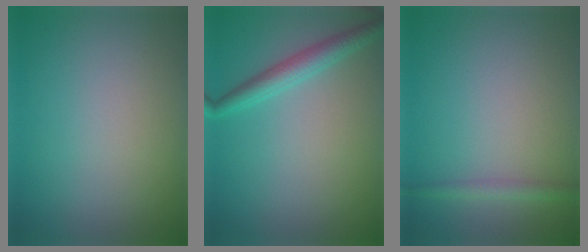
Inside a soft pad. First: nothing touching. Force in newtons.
{"total": 2.6, "press": 2.6, "slide": 0.1}
{"total": 1.4, "press": 1.4, "slide": 0.1}